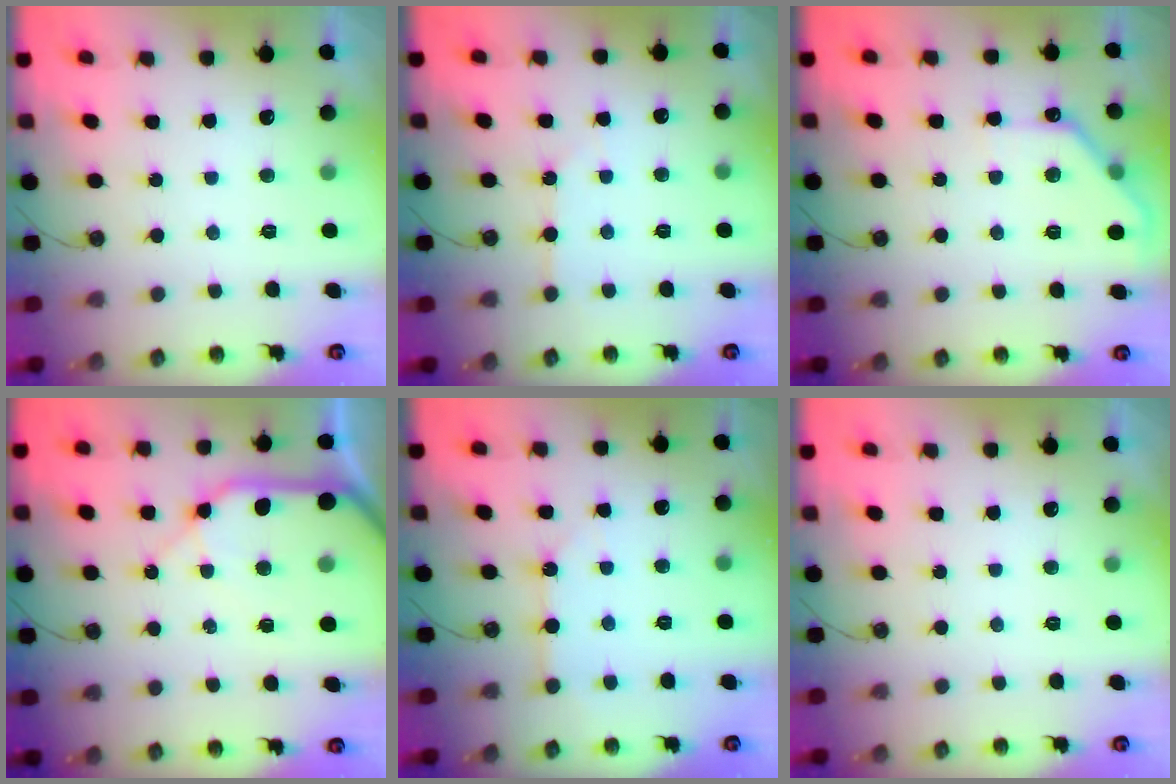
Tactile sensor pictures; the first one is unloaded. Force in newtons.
{"total": 4.5, "press": 4.4, "slide": 0.7}
{"total": 9.4, "press": 9.4, "slide": 0.4}
{"total": 13.4, "press": 13.3, "slide": 1.7}
{"total": 3.9, "press": 3.9, "slide": 0.4}
{"total": 0.0}